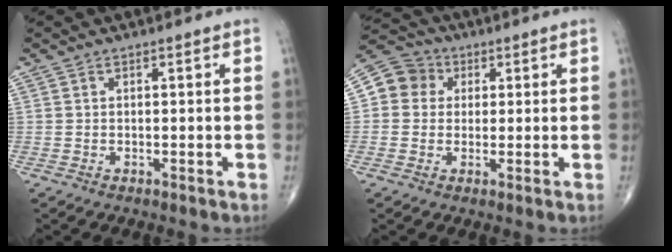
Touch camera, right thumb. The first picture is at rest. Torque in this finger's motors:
{"motor_torque": [0.02, 0.02, 0.04, 0.02, 0.08]}